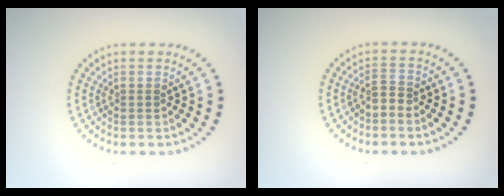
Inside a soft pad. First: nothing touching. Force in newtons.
{"total": 1.2, "press": 0.7, "slide": 1.0}